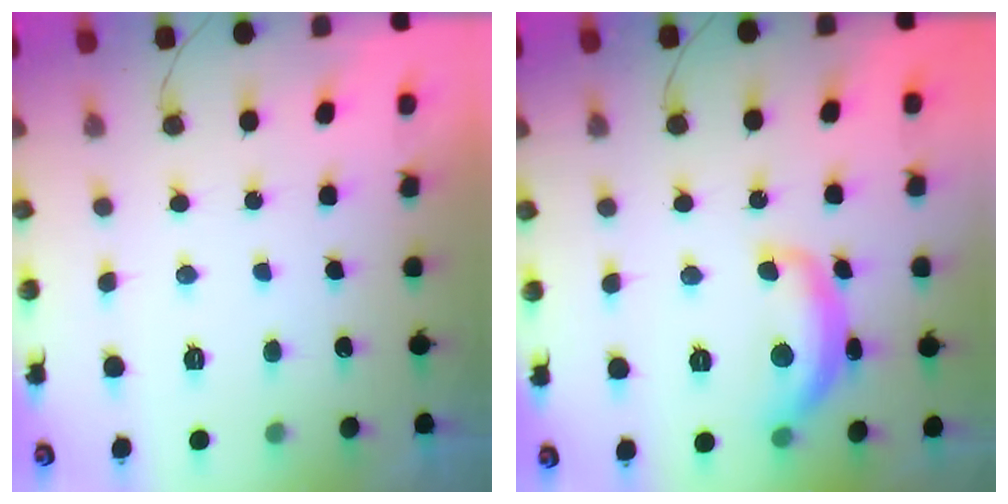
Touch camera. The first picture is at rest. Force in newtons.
{"total": 13.5, "press": 13.5, "slide": 0.9}